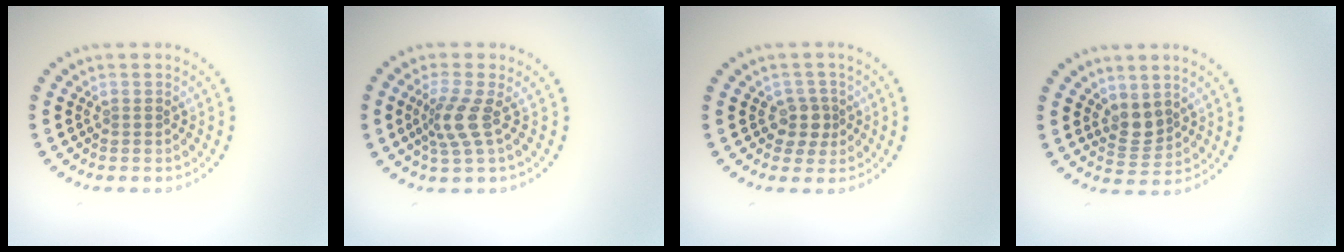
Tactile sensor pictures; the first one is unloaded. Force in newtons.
{"total": 2.9, "press": 2.1, "slide": 2.0}
{"total": 2.1, "press": 1.7, "slide": 1.3}
{"total": 2.2, "press": 1.8, "slide": 1.4}